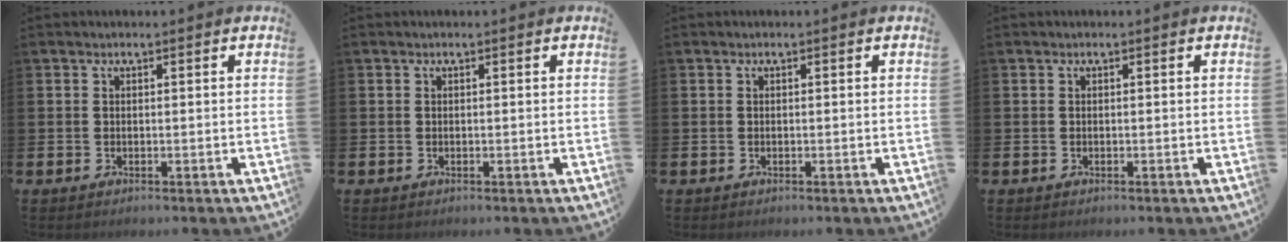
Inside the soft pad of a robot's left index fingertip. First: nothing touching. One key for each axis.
{"total": 0.0}
{"total": 0.0}
{"total": 0.0}